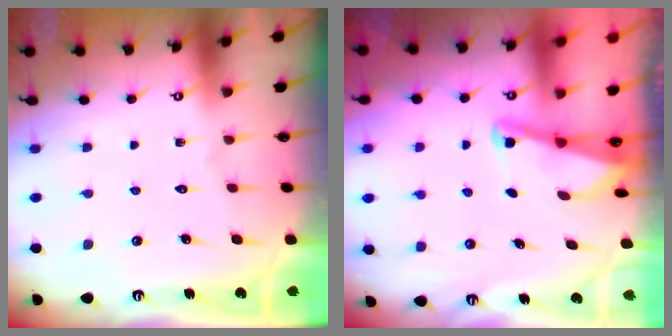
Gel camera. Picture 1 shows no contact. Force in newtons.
{"total": 2.2, "press": 2.1, "slide": 0.4}